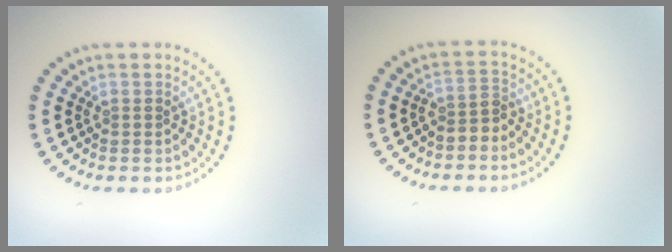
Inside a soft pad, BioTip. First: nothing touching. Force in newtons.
{"total": 2.0, "press": 1.4, "slide": 1.3}